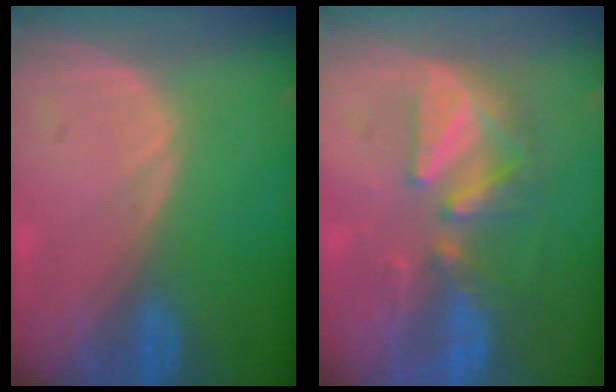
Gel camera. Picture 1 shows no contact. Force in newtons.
{"total": 7.8, "press": 7.6, "slide": 1.4}